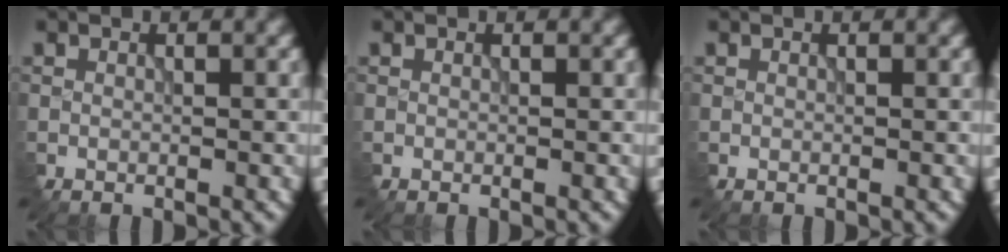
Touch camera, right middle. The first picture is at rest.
{"total": 0.0}
{"total": 0.0}